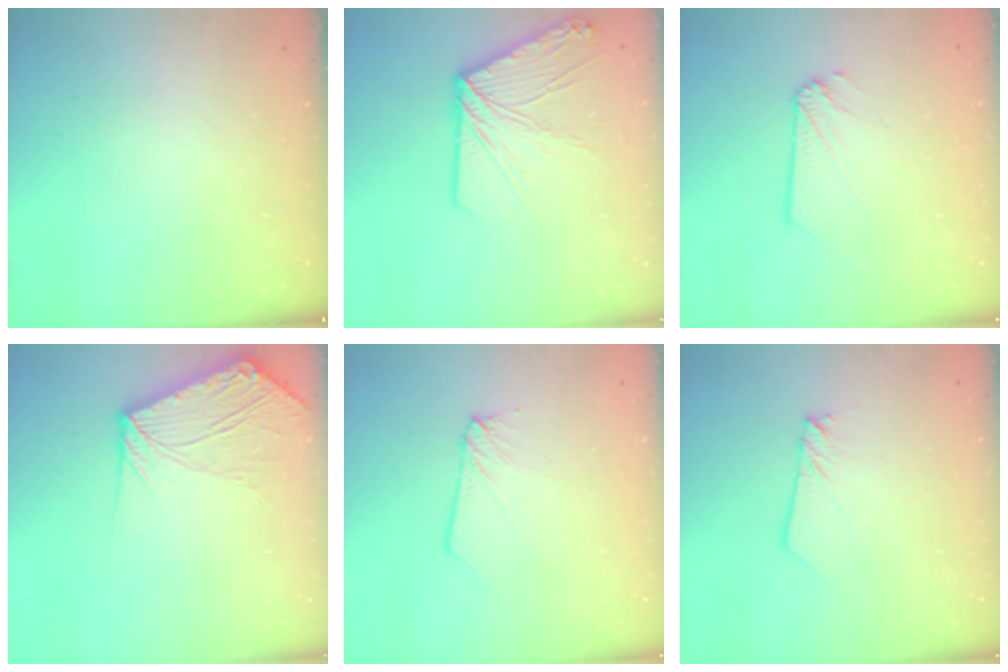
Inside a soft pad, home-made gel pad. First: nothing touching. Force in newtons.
{"total": 12.8, "press": 12.7, "slide": 1.4}
{"total": 1.2, "press": 1.2, "slide": 0.1}
{"total": 11.2, "press": 11.1, "slide": 1.4}
{"total": 3.1, "press": 3.0, "slide": 0.3}
{"total": 2.7, "press": 2.6, "slide": 0.3}